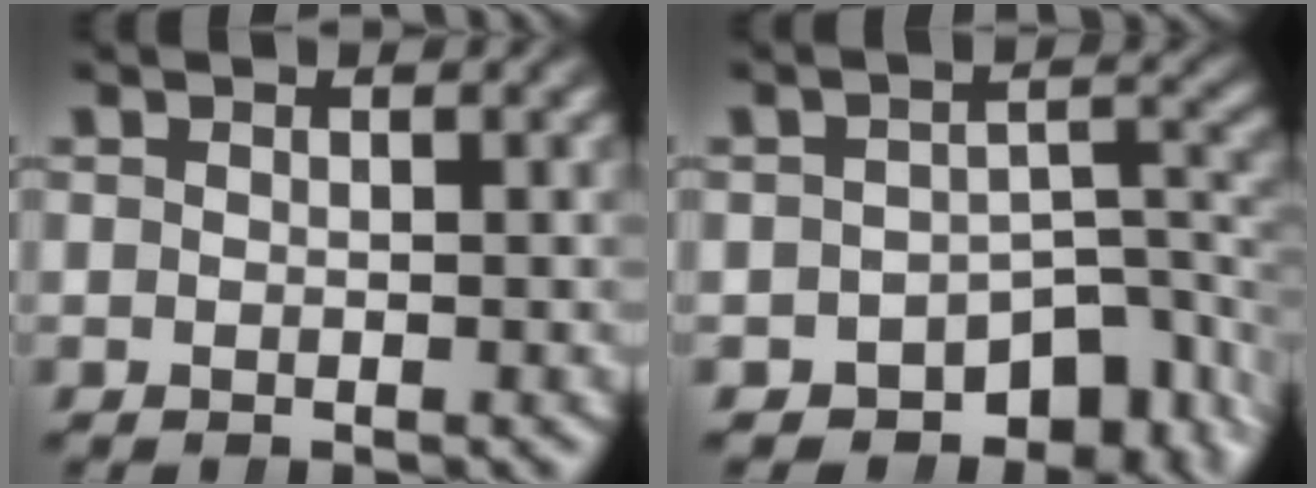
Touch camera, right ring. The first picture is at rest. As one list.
[{"total": 10.7, "force": [-6.5, 6.6, 5.3], "torque": [-0.056, -0.023, -0.094]}]